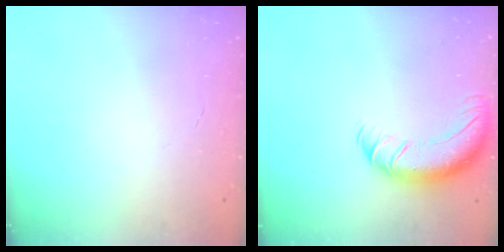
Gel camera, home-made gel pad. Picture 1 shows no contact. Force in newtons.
{"total": 12.7, "press": 12.3, "slide": 3.2}